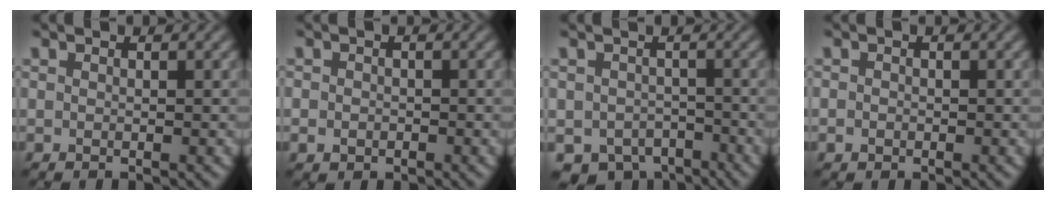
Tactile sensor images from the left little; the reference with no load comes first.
{"total": 1.2, "force": [-0.4, 1.1, 0.5], "torque": [-0.006, -0.005, -0.011]}
{"total": 4.2, "force": [-2.9, 2.7, 1.5], "torque": [-0.014, -0.014, -0.048]}
{"total": 0.7, "force": [-0.3, 0.6, 0.2], "torque": [-0.003, -0.004, -0.007]}